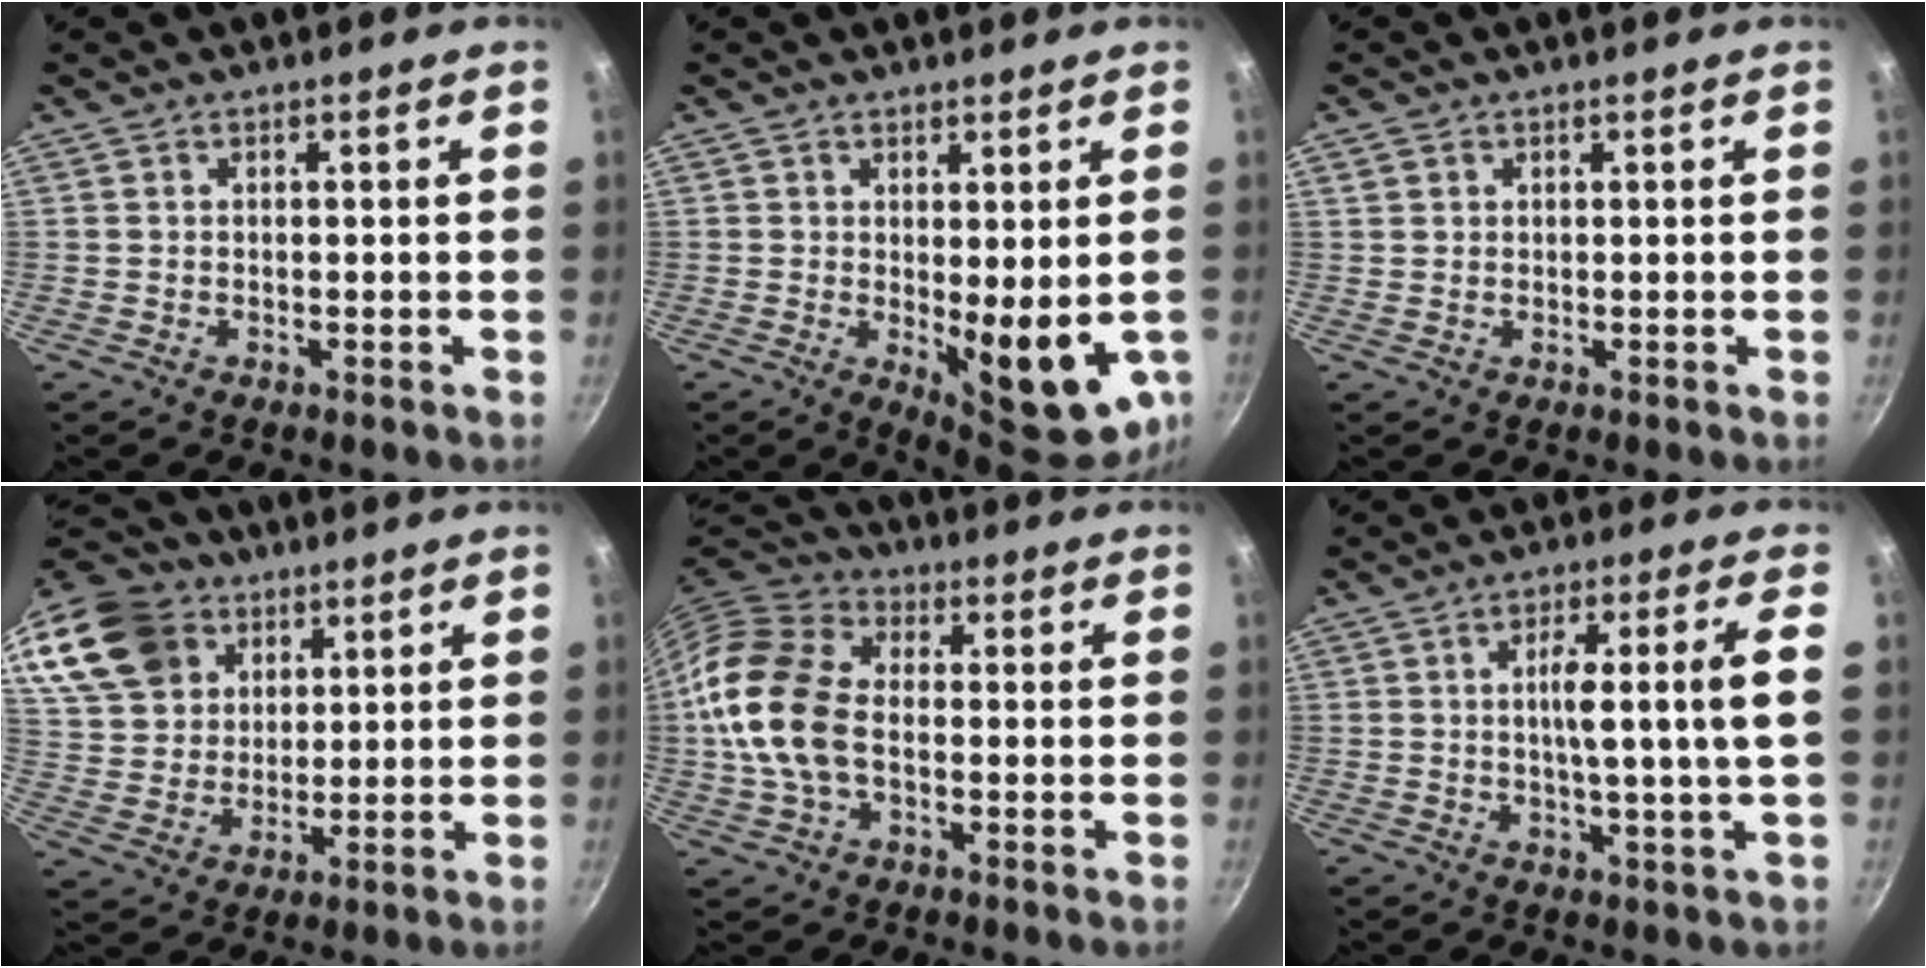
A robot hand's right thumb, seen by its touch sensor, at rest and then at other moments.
{"total": 12.4, "force": [-1.5, 4.4, 11.5], "torque": [-0.128, -0.020, -0.006]}
{"total": 1.5, "force": [0.7, 1.2, 0.5], "torque": [-0.007, 0.002, 0.011]}
{"total": 19.0, "force": [10.3, 14.0, 7.8], "torque": [-0.155, -0.012, 0.198]}
{"total": 15.6, "force": [-0.9, 10.1, 11.9], "torque": [-0.219, 0.025, -0.034]}
{"total": 9.1, "force": [0.6, -0.1, 9.1], "torque": [-0.146, 0.011, 0.012]}